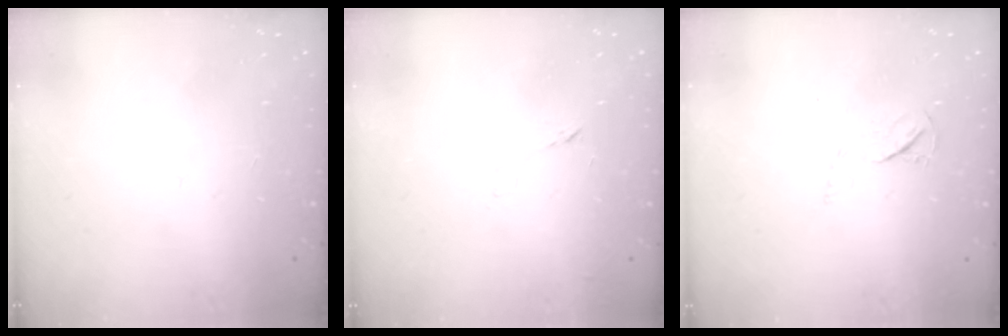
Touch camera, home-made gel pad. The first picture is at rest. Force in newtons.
{"total": 6.0, "press": 6.0, "slide": 0.5}
{"total": 4.4, "press": 4.4, "slide": 0.6}